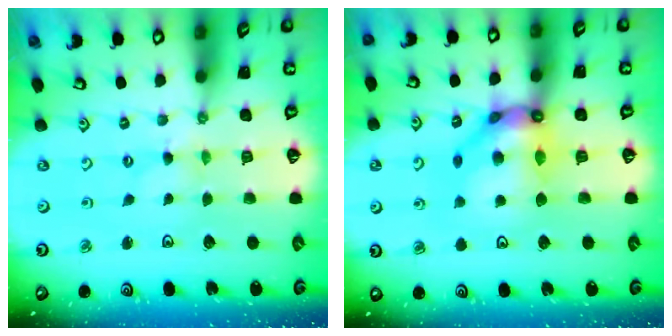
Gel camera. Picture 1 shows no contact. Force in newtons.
{"total": 13.7, "press": 13.6, "slide": 1.5}